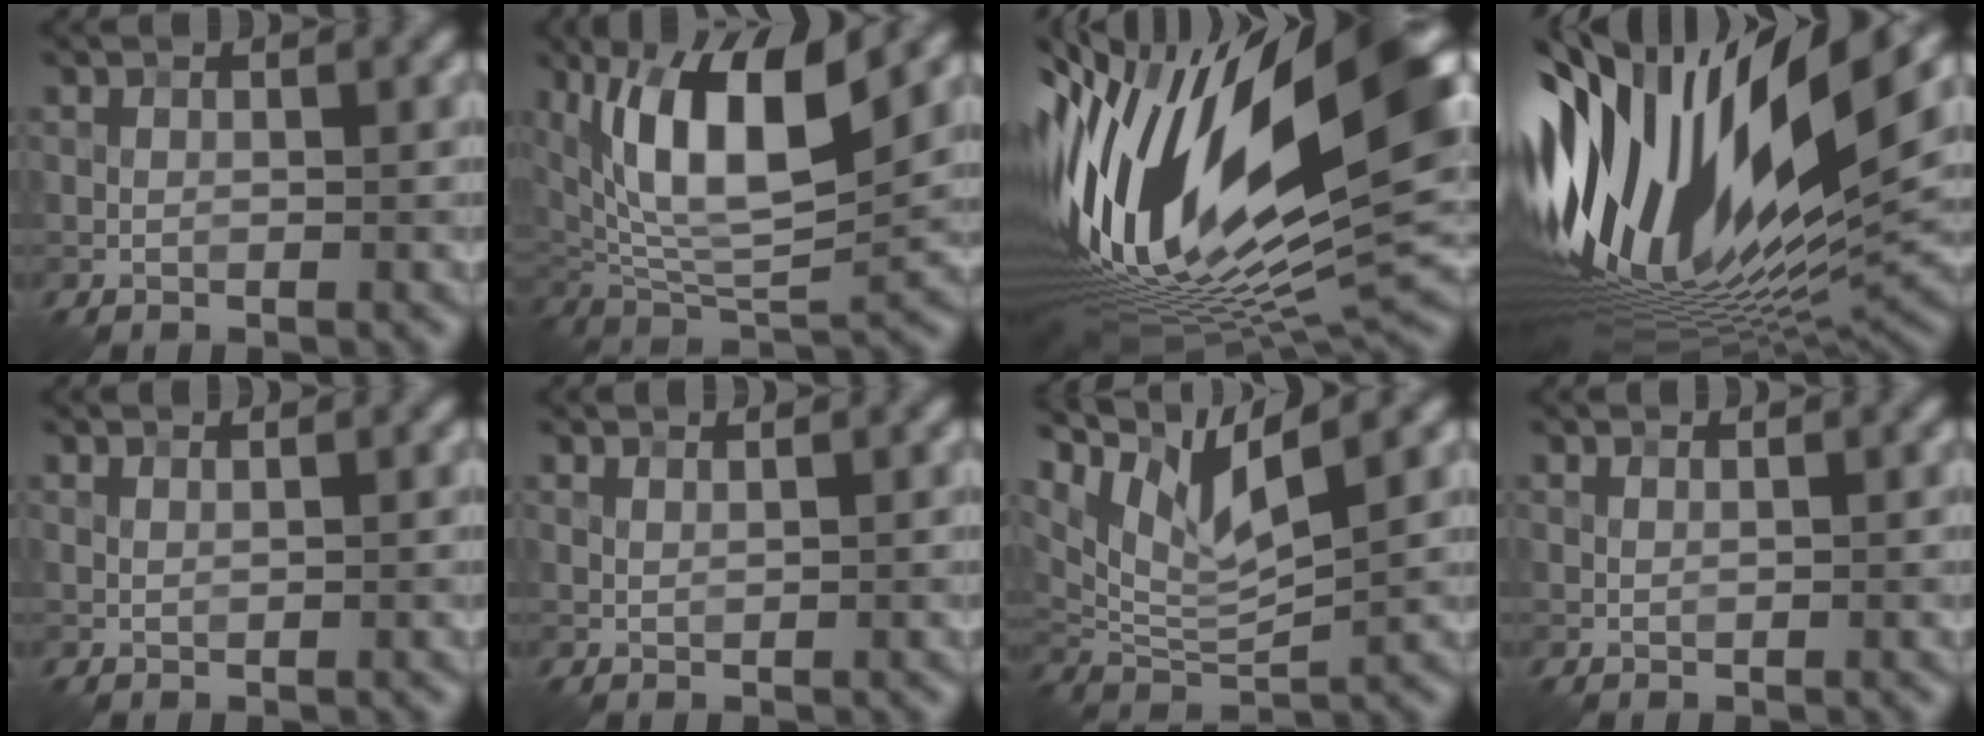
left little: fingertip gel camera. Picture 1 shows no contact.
{"total": 11.6, "force": [4.5, 4.4, 9.7], "torque": [-0.165, 0.003, 0.079]}
{"total": 19.3, "force": [1.8, 7.8, 17.6], "torque": [-0.339, -0.024, 0.029]}
{"total": 18.7, "force": [3.7, 7.2, 16.8], "torque": [-0.322, -0.015, 0.052]}
{"total": 1.0, "force": [0.8, 0.2, 0.5], "torque": [-0.006, -0.006, 0.005]}
{"total": 1.3, "force": [1.0, 0.3, 0.7], "torque": [-0.009, -0.005, 0.008]}
{"total": 6.7, "force": [4.1, 1.7, 5.1], "torque": [-0.107, -0.003, 0.081]}
{"total": 0.7, "force": [0.6, 0.1, 0.3], "torque": [-0.007, -0.007, 0.004]}